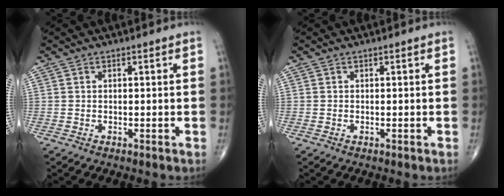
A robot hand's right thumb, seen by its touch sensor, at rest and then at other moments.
{"total": 0.0}